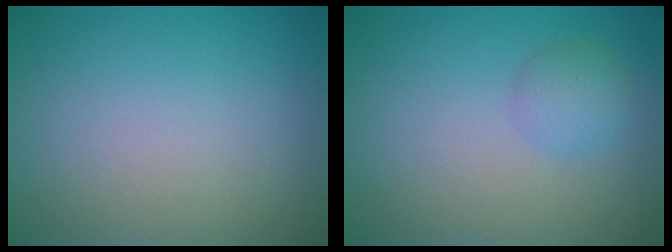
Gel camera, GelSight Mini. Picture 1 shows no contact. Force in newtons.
{"total": 2.1, "press": 2.1, "slide": 0.1}